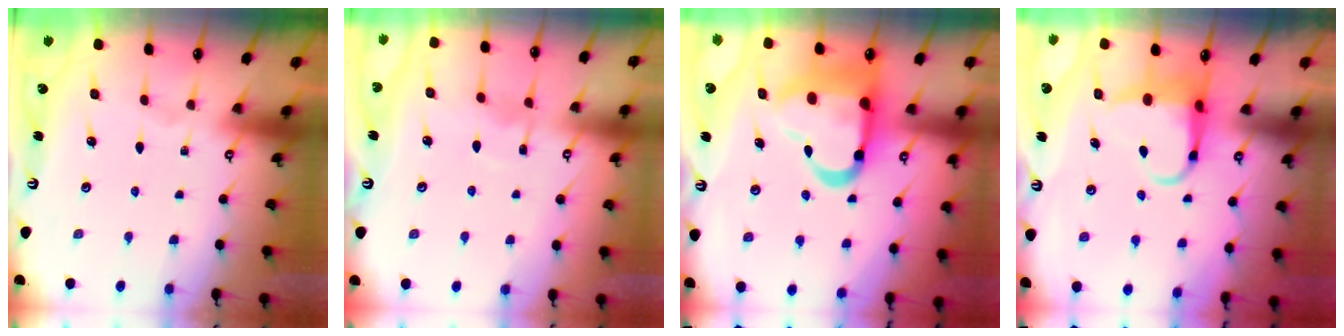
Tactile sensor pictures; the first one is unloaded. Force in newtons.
{"total": 5.8, "press": 5.8, "slide": 0.5}
{"total": 17.8, "press": 17.7, "slide": 2.0}
{"total": 5.6, "press": 5.5, "slide": 1.2}